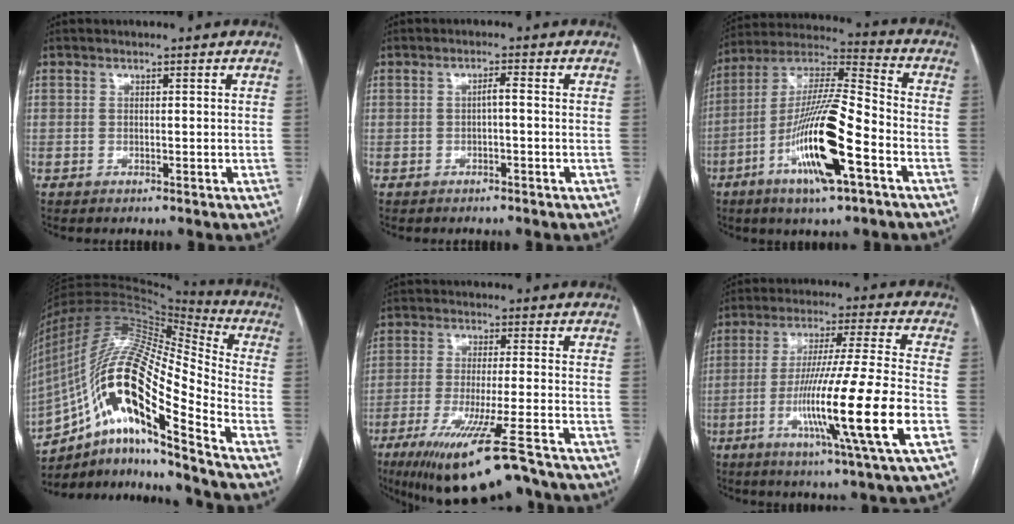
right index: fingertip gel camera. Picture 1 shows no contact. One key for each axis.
{"total": 1.4, "fx": -0.3, "fy": 0.1, "fz": 1.4, "tx": -0.021, "ty": 0.004, "tz": -0.005}
{"total": 18.0, "fx": -6.9, "fy": 2.1, "fz": 16.5, "tx": -0.320, "ty": -0.009, "tz": -0.125}
{"total": 23.1, "fx": -11.4, "fy": 4.0, "fz": 19.7, "tx": -0.387, "ty": 0.006, "tz": -0.201}
{"total": 16.5, "fx": -11.8, "fy": 1.3, "fz": 11.5, "tx": -0.179, "ty": -0.045, "tz": -0.187}
{"total": 18.8, "fx": -5.8, "fy": -1.6, "fz": 17.8, "tx": -0.323, "ty": -0.024, "tz": -0.107}